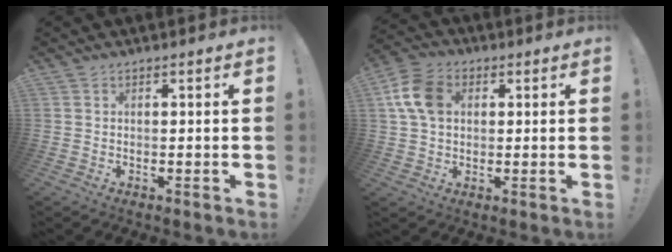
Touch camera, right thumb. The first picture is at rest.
{"total": 11.0, "force": [2.5, 8.0, 7.1], "torque": [-0.134, 0.014, 0.051]}